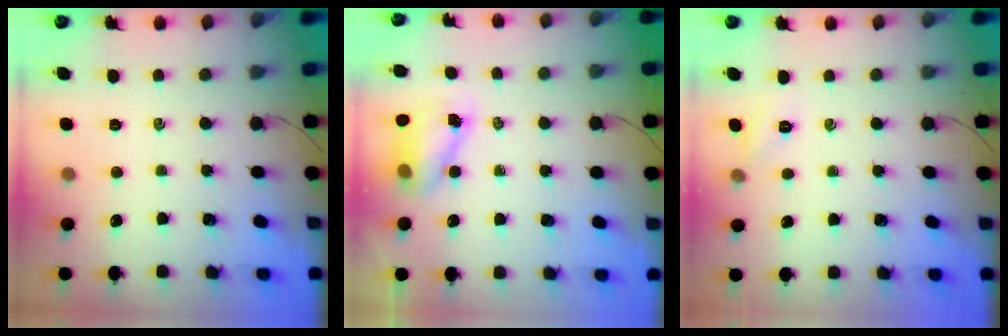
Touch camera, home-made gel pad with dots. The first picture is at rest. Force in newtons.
{"total": 6.4, "press": 6.3, "slide": 0.8}
{"total": 2.6, "press": 2.6, "slide": 0.6}